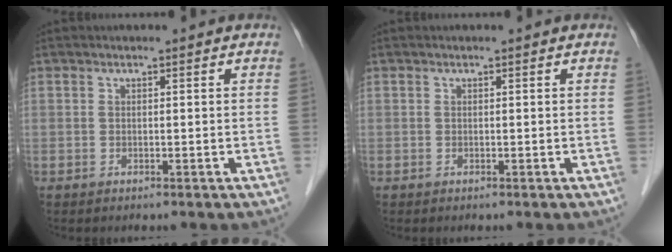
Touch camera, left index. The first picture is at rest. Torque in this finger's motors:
{"motor_torque": [-0.01, 0.01, 0.01, 0.00]}